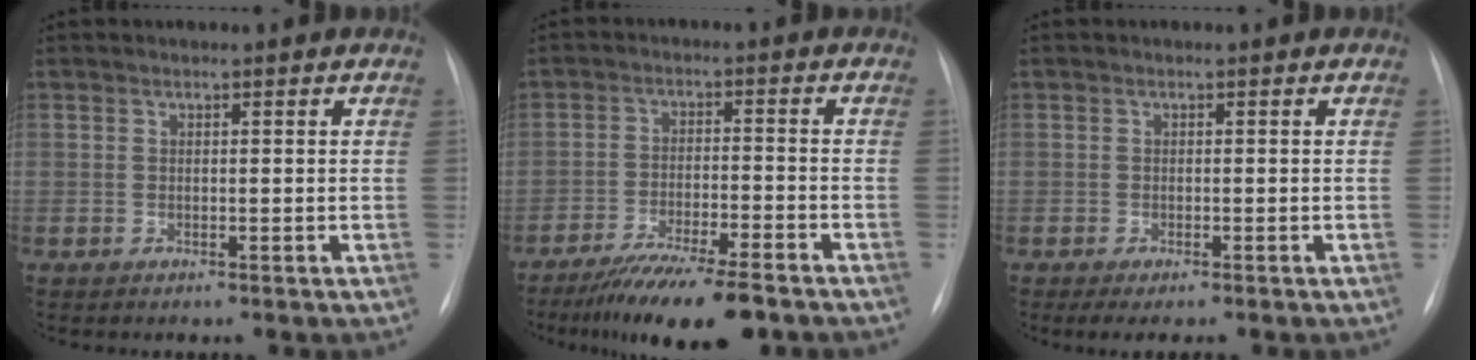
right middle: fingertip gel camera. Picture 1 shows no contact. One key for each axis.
{"total": 11.8, "fx": -9.3, "fy": 1.2, "fz": 7.1, "tx": -0.113, "ty": -0.029, "tz": -0.149}
{"total": 2.9, "fx": -2.1, "fy": 0.5, "fz": 2.0, "tx": -0.029, "ty": -0.009, "tz": -0.028}